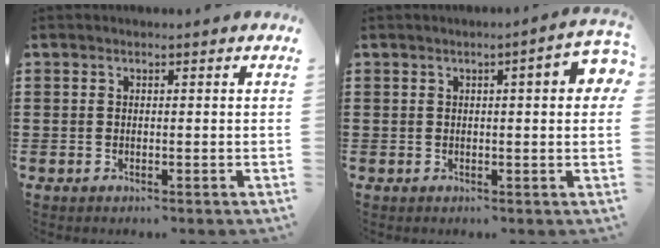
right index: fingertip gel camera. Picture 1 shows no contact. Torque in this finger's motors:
{"motor_torque": [1.09, -0.06, 0.58, 0.05]}